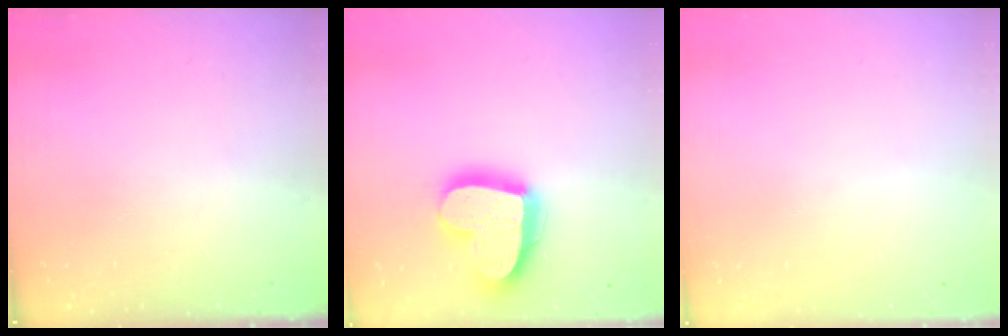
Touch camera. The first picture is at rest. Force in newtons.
{"total": 20.5, "press": 20.4, "slide": 1.8}
{"total": 0.0}